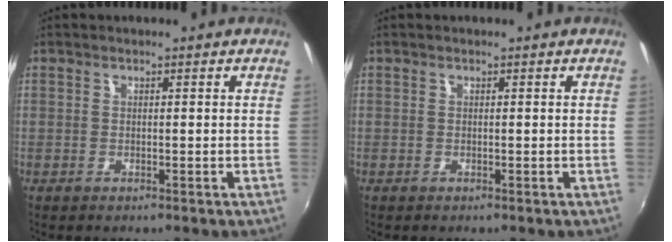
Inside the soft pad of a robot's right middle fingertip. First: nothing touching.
{"total": 0.0}